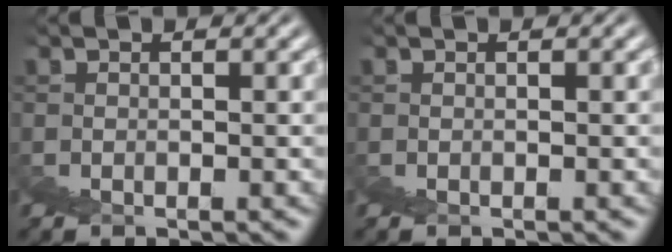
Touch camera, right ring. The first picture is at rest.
{"total": 0.0}